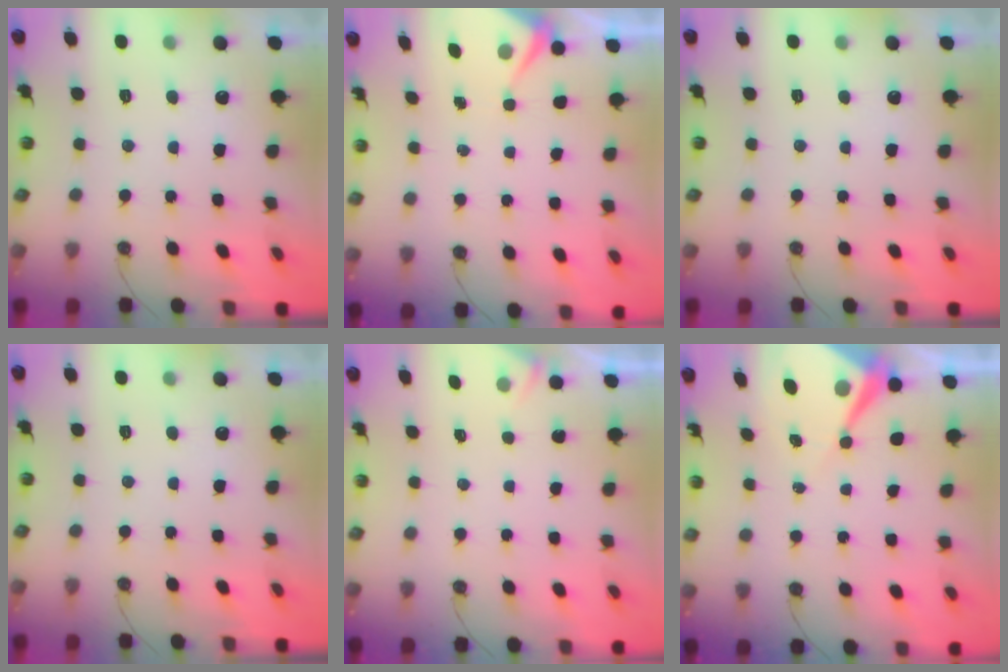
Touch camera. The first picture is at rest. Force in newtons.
{"total": 3.7, "press": 3.6, "slide": 0.6}
{"total": 0.0}
{"total": 0.0}
{"total": 2.5, "press": 2.5, "slide": 0.4}
{"total": 7.8, "press": 7.7, "slide": 0.9}